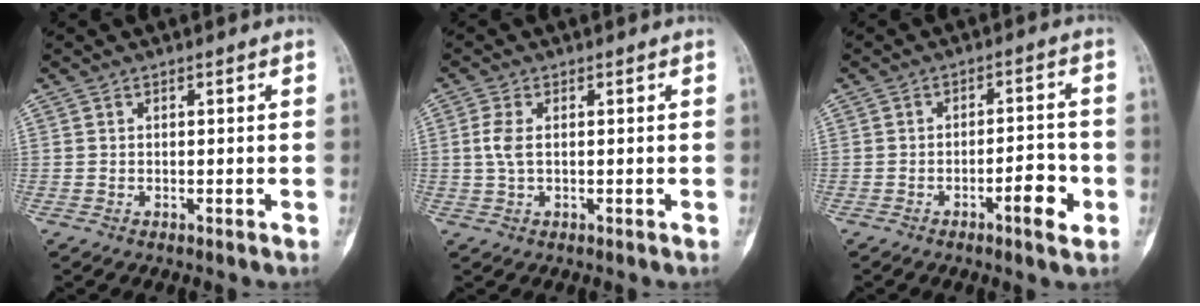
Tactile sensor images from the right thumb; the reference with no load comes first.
{"total": 3.0, "force": [0.3, 1.3, 2.7], "torque": [-0.072, 0.003, 0.006]}
{"total": 6.2, "force": [-2.7, 1.7, 5.3], "torque": [-0.070, 0.018, -0.040]}